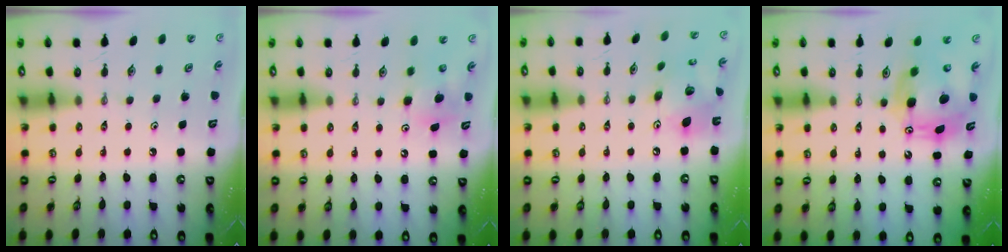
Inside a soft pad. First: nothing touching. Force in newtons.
{"total": 6.8, "press": 6.7, "slide": 0.9}
{"total": 14.6, "press": 14.5, "slide": 1.2}
{"total": 12.5, "press": 12.4, "slide": 1.2}